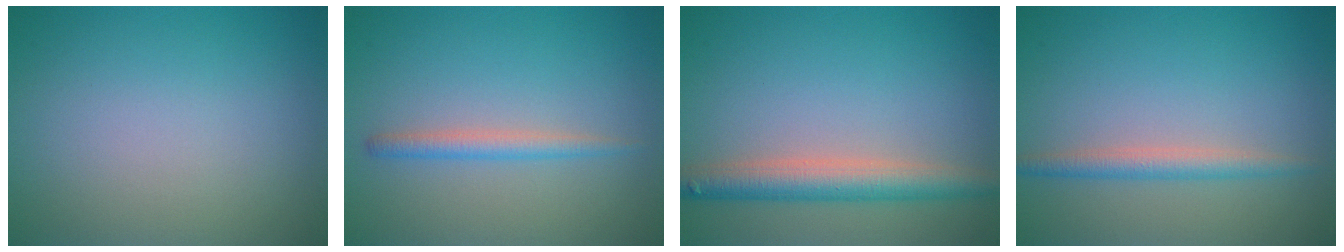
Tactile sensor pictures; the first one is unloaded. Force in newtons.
{"total": 1.8, "press": 1.8, "slide": 0.1}
{"total": 4.3, "press": 4.3, "slide": 0.2}
{"total": 2.2, "press": 2.2, "slide": 0.0}